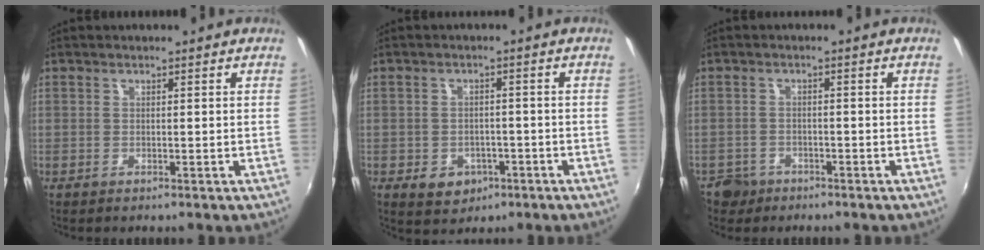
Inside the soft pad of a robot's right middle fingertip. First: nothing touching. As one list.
[{"total": 6.1, "force": [-2.9, 4.8, 2.5], "torque": [-0.063, -0.002, -0.030]}, {"total": 4.3, "force": [-2.9, 3.1, 0.7], "torque": [-0.030, 0.002, -0.050]}]